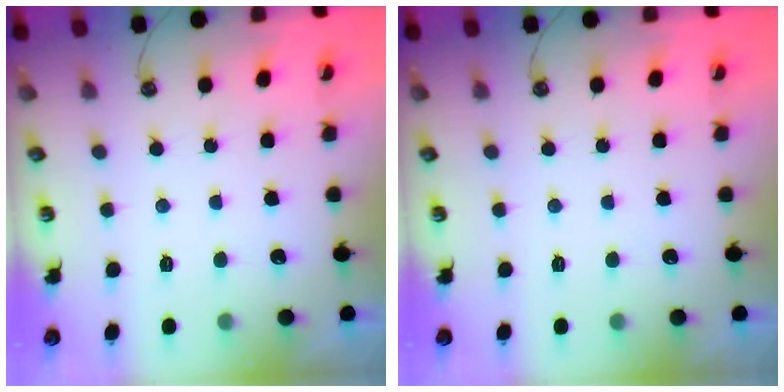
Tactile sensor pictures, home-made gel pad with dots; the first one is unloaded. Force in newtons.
{"total": 0.0}